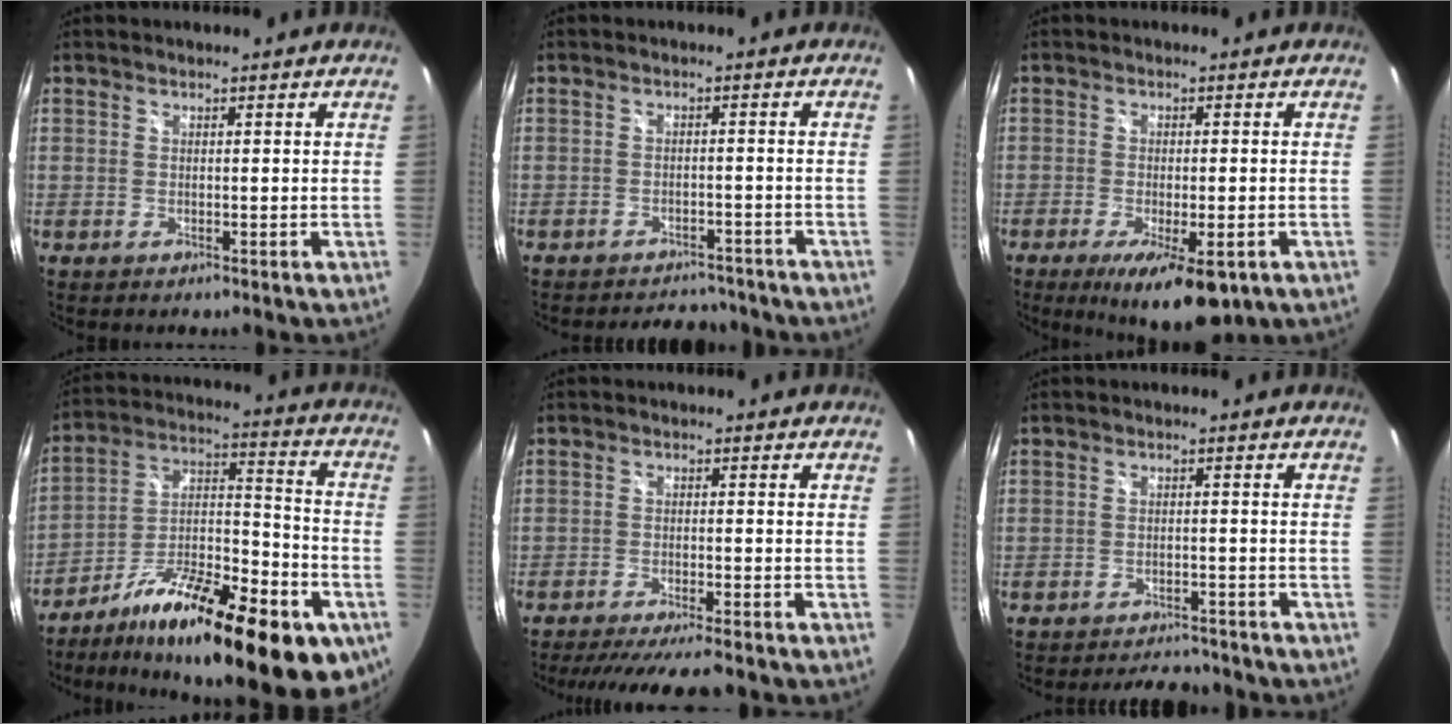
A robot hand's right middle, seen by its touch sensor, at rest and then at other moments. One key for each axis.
{"total": 8.4, "fx": -7.4, "fy": 3.3, "fz": 2.0, "tx": -0.046, "ty": 0.006, "tz": -0.094}
{"total": 11.1, "fx": -6.1, "fy": 3.4, "fz": 8.7, "tx": -0.151, "ty": -0.031, "tz": -0.085}
{"total": 27.6, "fx": -15.6, "fy": 9.2, "fz": 20.8, "tx": -0.313, "ty": -0.001, "tz": -0.239}
{"total": 11.3, "fx": -10.0, "fy": 1.0, "fz": 5.2, "tx": -0.109, "ty": -0.022, "tz": -0.149}
{"total": 7.8, "fx": -7.1, "fy": 2.5, "fz": 2.1, "tx": -0.053, "ty": 0.004, "tz": -0.095}